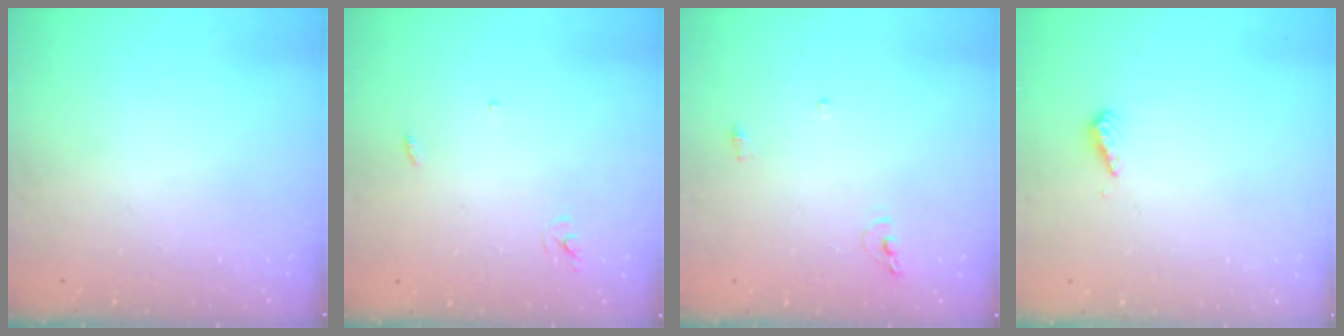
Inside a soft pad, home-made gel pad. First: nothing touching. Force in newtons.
{"total": 2.4, "press": 2.4, "slide": 0.2}
{"total": 6.6, "press": 6.6, "slide": 0.7}
{"total": 2.8, "press": 2.8, "slide": 0.7}